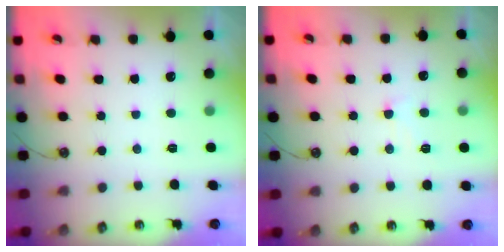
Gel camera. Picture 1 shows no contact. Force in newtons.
{"total": 2.5, "press": 2.4, "slide": 0.7}